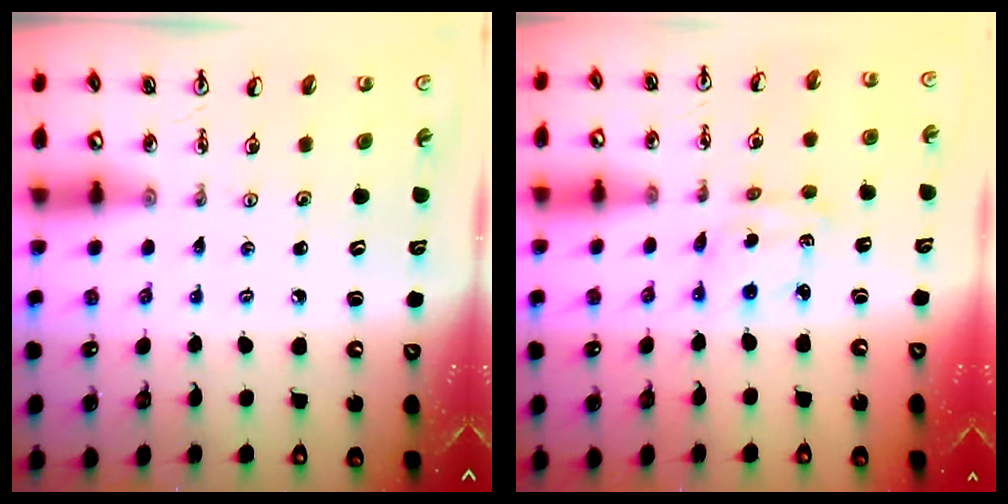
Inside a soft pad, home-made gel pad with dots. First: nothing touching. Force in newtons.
{"total": 2.5, "press": 2.5, "slide": 0.3}